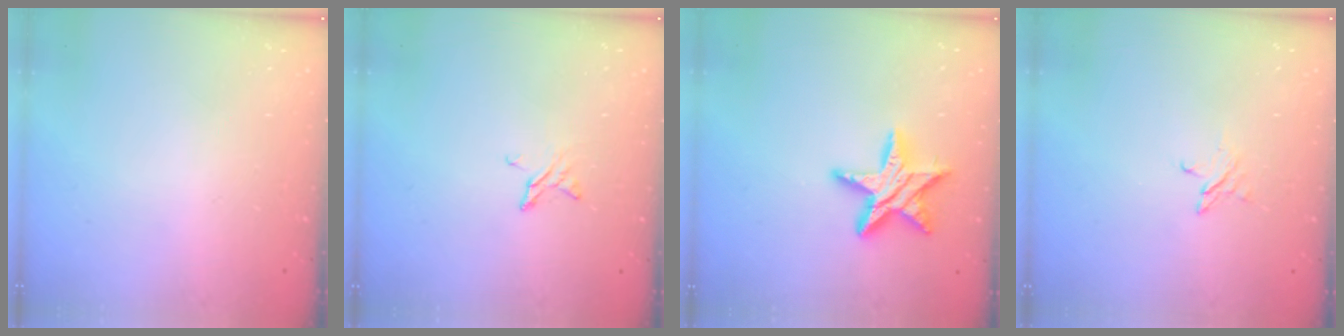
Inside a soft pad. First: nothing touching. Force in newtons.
{"total": 2.9, "press": 2.9, "slide": 0.3}
{"total": 12.3, "press": 12.3, "slide": 0.8}
{"total": 2.7, "press": 2.7, "slide": 0.3}